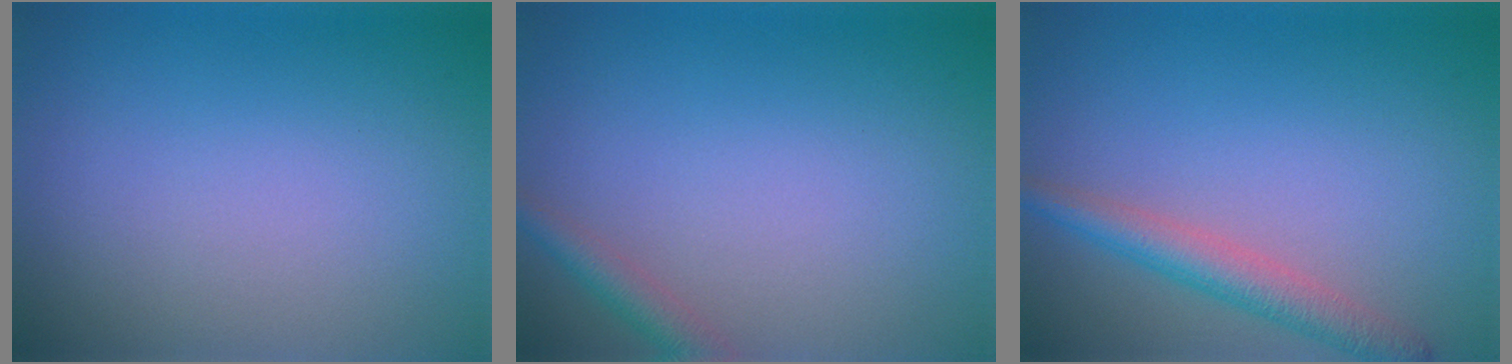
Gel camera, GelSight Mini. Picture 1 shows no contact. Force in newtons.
{"total": 1.9, "press": 1.9, "slide": 0.1}
{"total": 3.3, "press": 3.3, "slide": 0.1}